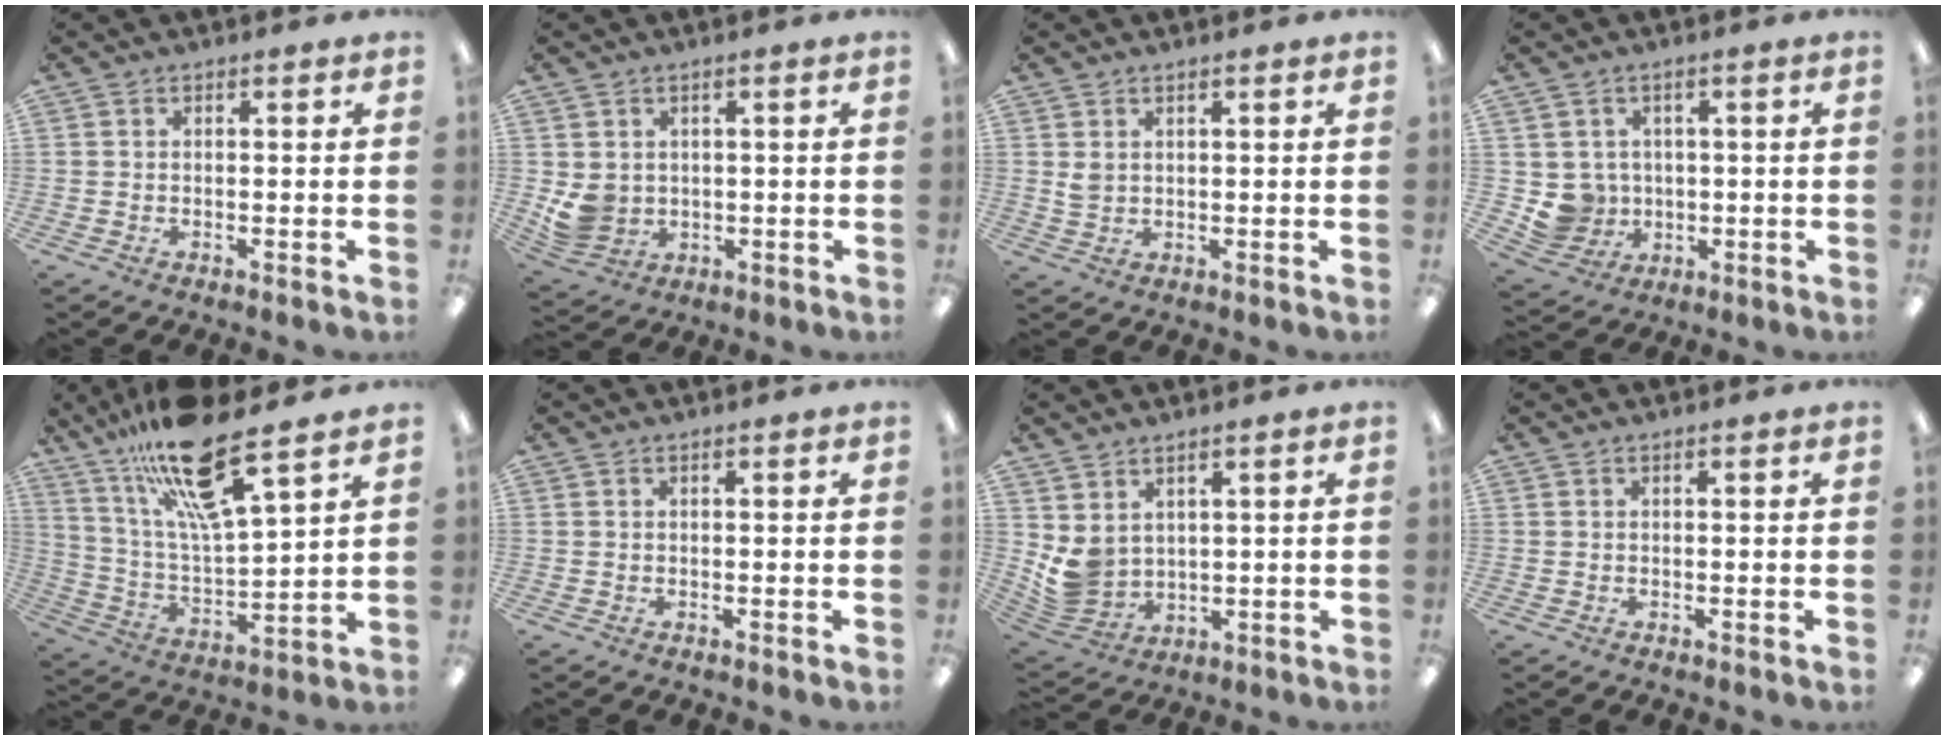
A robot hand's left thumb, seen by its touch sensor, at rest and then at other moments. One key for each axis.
{"total": 5.1, "fx": 1.2, "fy": 4.6, "fz": 1.8, "tx": -0.048, "ty": -0.004, "tz": 0.025}
{"total": 2.1, "fx": 1.0, "fy": 1.3, "fz": 1.3, "tx": -0.028, "ty": 0.003, "tz": 0.017}
{"total": 6.0, "fx": 0.6, "fy": 6.0, "fz": 0.6, "tx": -0.038, "ty": -0.004, "tz": 0.020}
{"total": 19.0, "fx": 13.9, "fy": 4.0, "fz": 12.2, "tx": -0.227, "ty": -0.076, "tz": 0.233}
{"total": 0.0}
{"total": 5.5, "fx": 2.6, "fy": 4.4, "fz": 2.1, "tx": -0.058, "ty": -0.025, "tz": 0.053}
{"total": 0.0}